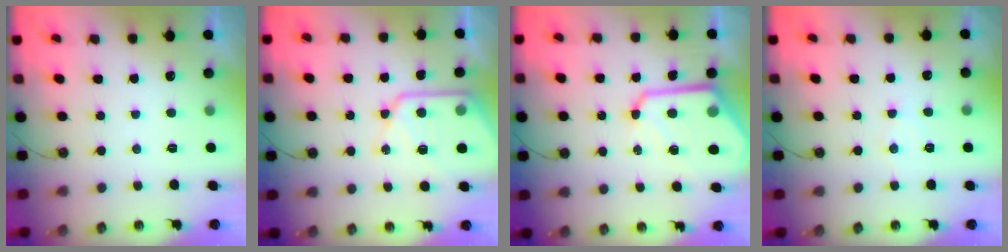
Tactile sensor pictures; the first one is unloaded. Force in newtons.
{"total": 13.2, "press": 13.2, "slide": 1.3}
{"total": 13.9, "press": 13.9, "slide": 1.4}
{"total": 6.6, "press": 6.6, "slide": 0.5}